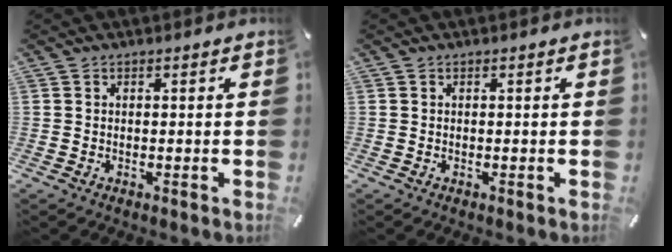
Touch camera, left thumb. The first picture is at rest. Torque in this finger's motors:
{"motor_torque": [0.00, 0.00, -0.03, 0.03, 0.00]}